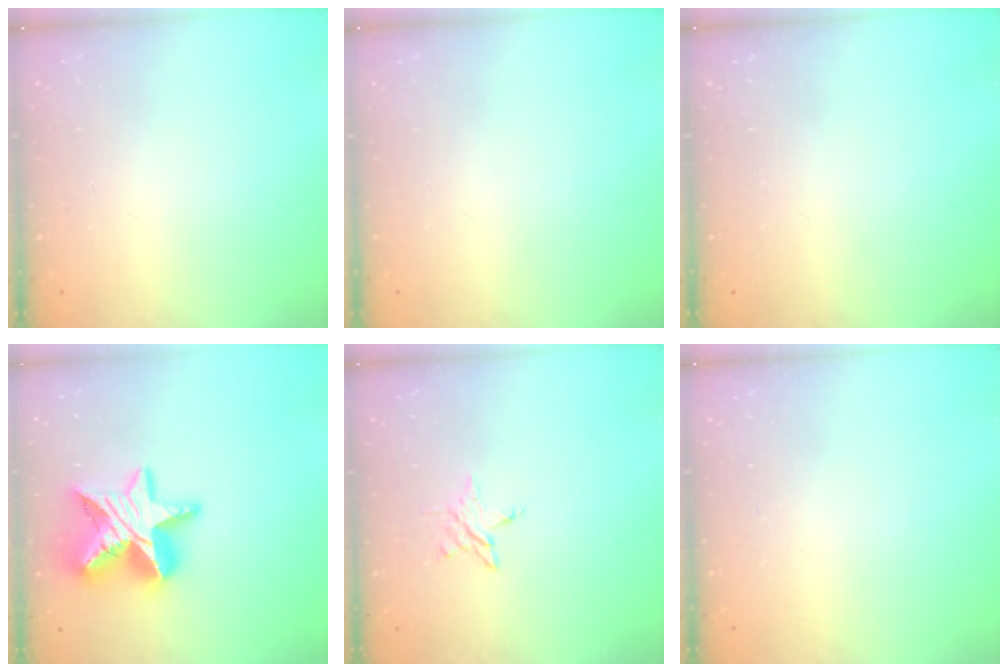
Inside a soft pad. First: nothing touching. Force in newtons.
{"total": 0.0}
{"total": 0.0}
{"total": 17.2, "press": 17.1, "slide": 1.2}
{"total": 3.9, "press": 3.9, "slide": 0.3}
{"total": 0.0}